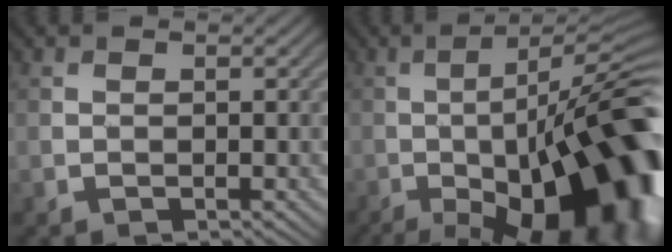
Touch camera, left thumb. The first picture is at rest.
{"total": 20.4, "force": [-8.4, 6.3, 17.5], "torque": [-0.230, -0.011, -0.132]}